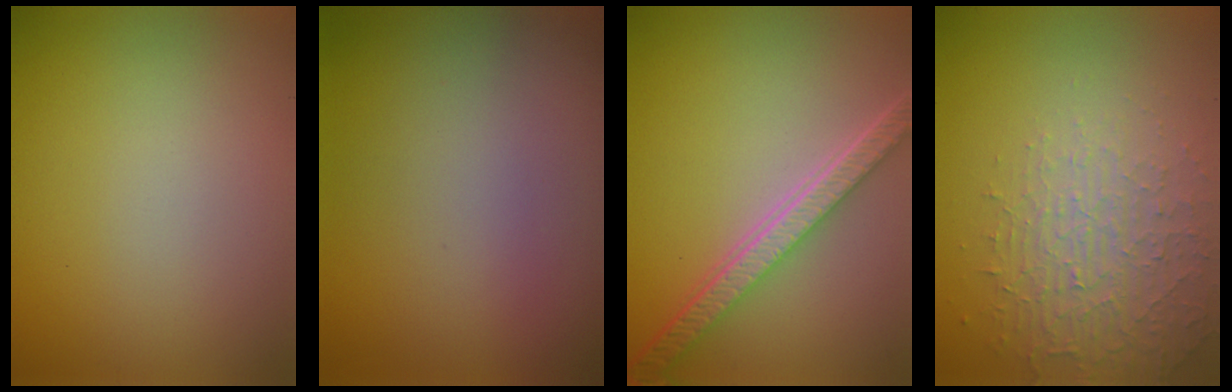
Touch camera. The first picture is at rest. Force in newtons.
{"total": 0.0}
{"total": 5.4, "press": 4.0, "slide": 3.6}
{"total": 4.5, "press": 3.1, "slide": 3.4}